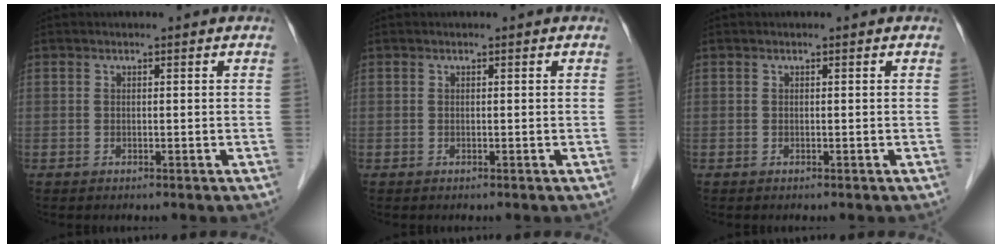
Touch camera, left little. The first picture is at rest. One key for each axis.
{"total": 0.0}
{"total": 0.0}